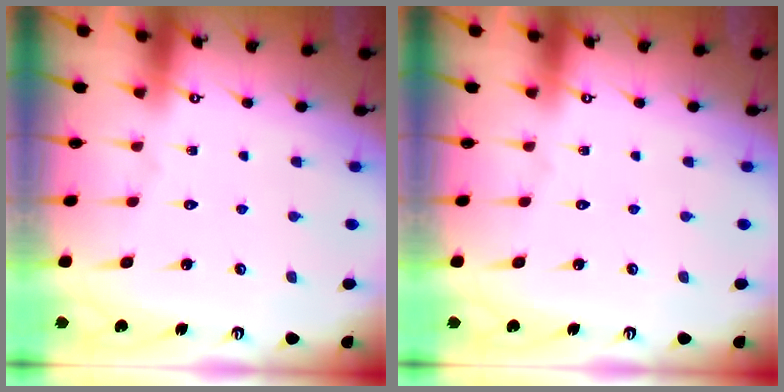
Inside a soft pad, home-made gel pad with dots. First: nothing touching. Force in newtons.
{"total": 0.0}